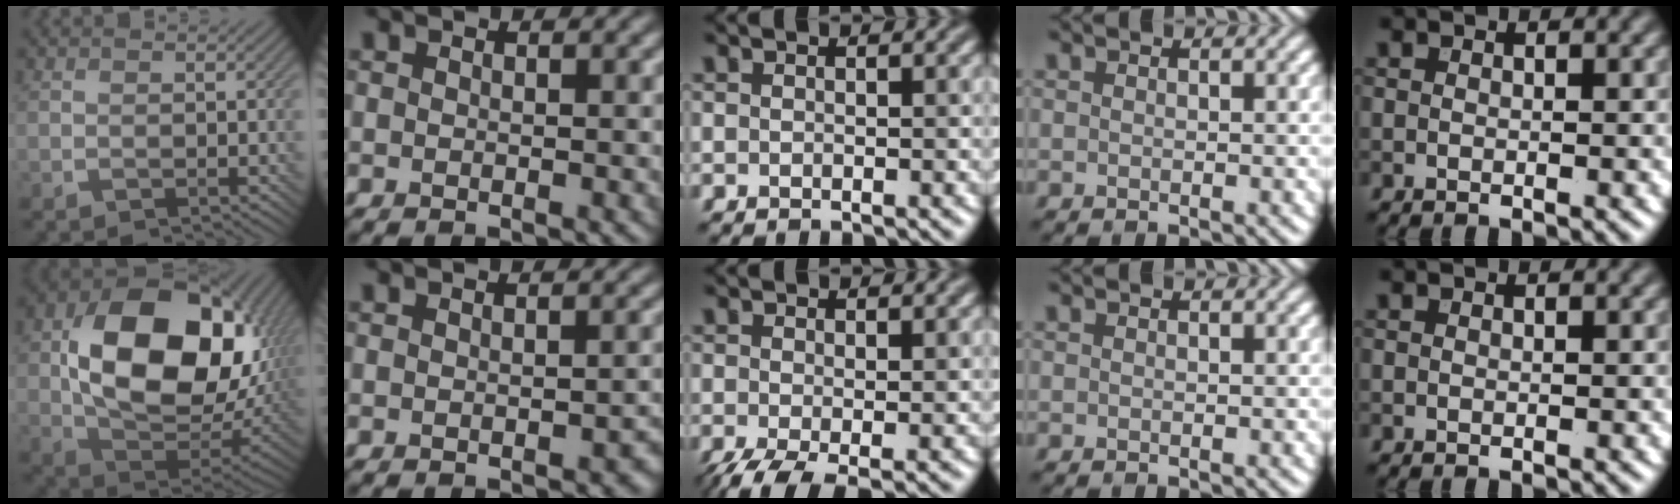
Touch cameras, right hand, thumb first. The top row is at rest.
{"thumb": {"total": 19.0, "force": [3.6, 13.0, 13.3], "torque": [-0.249, -0.035, 0.094]}, "index": {"total": 1.3, "force": [-0.7, 0.5, 1.0], "torque": [-0.016, -0.001, -0.007]}, "middle": {"total": 3.8, "force": [-1.6, 1.3, 3.2], "torque": [-0.067, -0.011, -0.031]}}